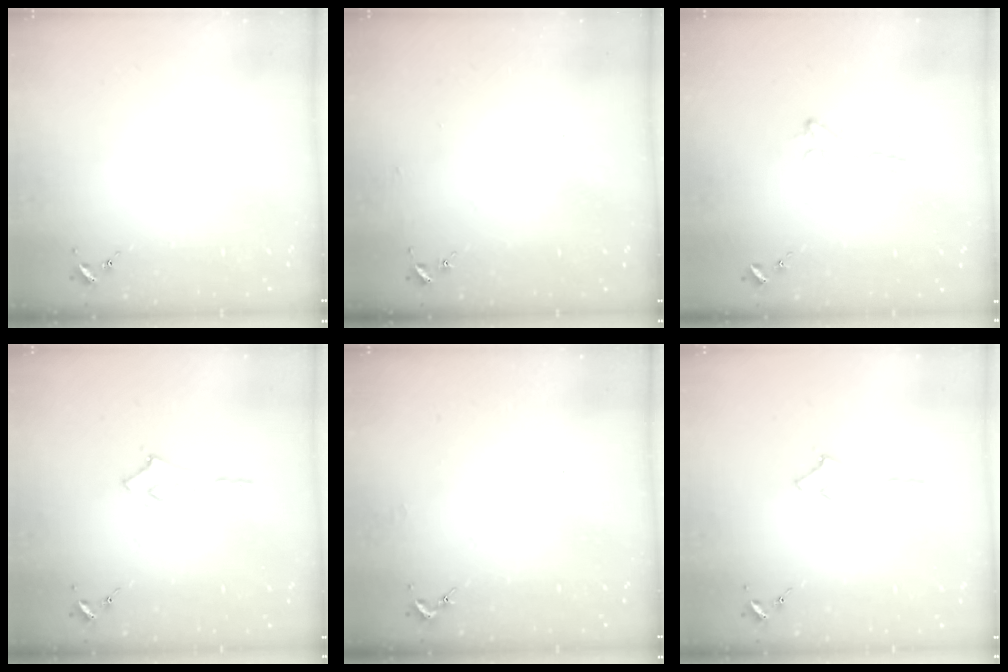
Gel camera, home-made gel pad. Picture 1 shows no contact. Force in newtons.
{"total": 2.5, "press": 2.5, "slide": 0.2}
{"total": 6.3, "press": 6.3, "slide": 0.3}
{"total": 2.9, "press": 2.9, "slide": 0.2}
{"total": 1.4, "press": 1.4, "slide": 0.1}
{"total": 2.9, "press": 2.9, "slide": 0.2}